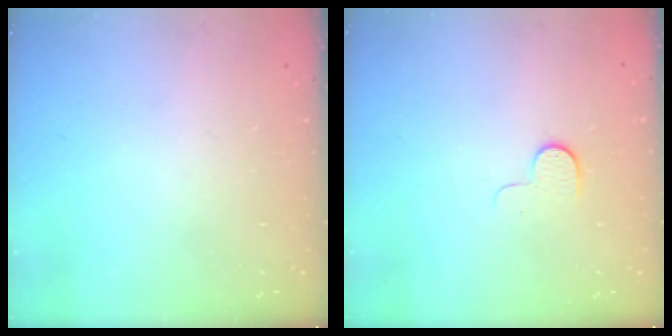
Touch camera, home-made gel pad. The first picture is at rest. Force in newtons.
{"total": 5.6, "press": 5.6, "slide": 0.6}